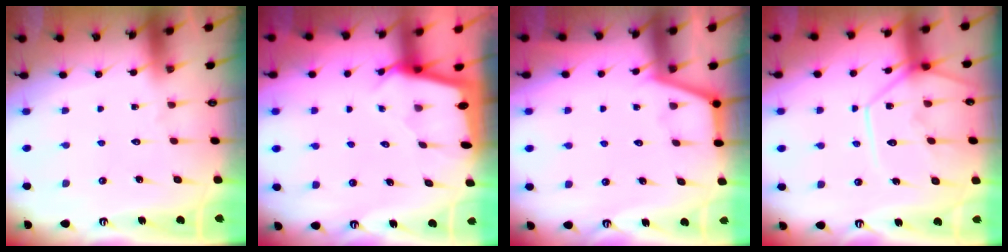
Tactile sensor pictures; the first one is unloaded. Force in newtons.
{"total": 2.1, "press": 2.1, "slide": 0.2}
{"total": 2.8, "press": 2.8, "slide": 0.4}
{"total": 13.1, "press": 13.0, "slide": 1.5}